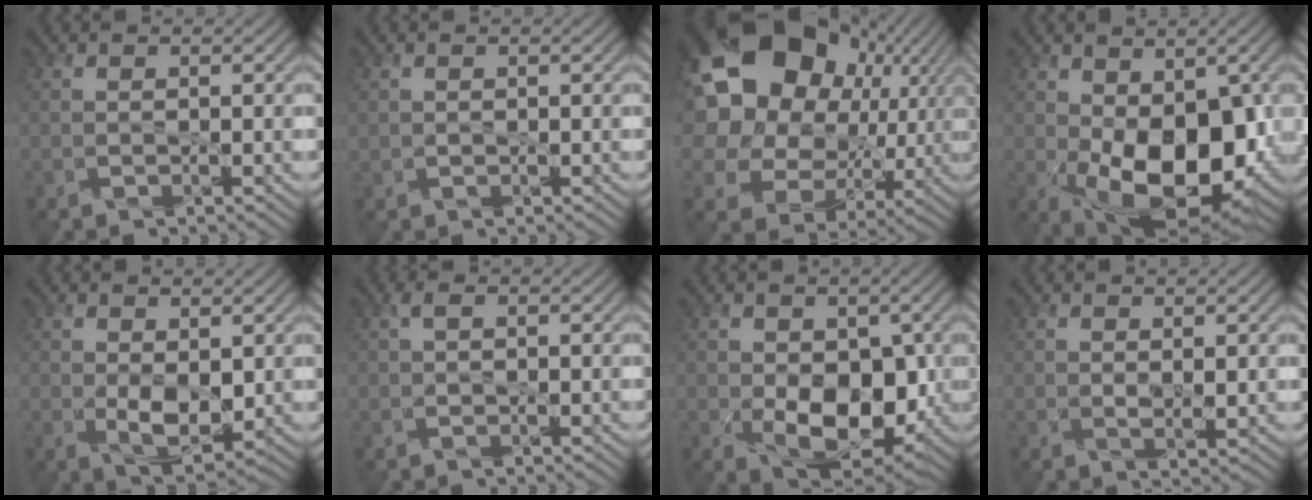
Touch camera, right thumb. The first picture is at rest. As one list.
[{"total": 0.8, "force": [0.3, 0.6, -0.4], "torque": [0.006, 0.000, 0.005]}, {"total": 24.4, "force": [9.0, 19.6, 11.4], "torque": [-0.314, 0.036, 0.164]}, {"total": 13.5, "force": [-1.6, 7.9, 10.8], "torque": [-0.174, -0.031, -0.013]}, {"total": 4.3, "force": [0.2, 2.6, 3.4], "torque": [-0.077, -0.013, 0.014]}, {"total": 1.1, "force": [0.5, 0.7, 0.7], "torque": [-0.017, 0.007, 0.009]}, {"total": 9.0, "force": [-1.0, 6.1, 6.6], "torque": [-0.107, -0.019, -0.007]}, {"total": 1.4, "force": [0.7, 0.7, 1.0], "torque": [-0.025, -0.003, 0.018]}]